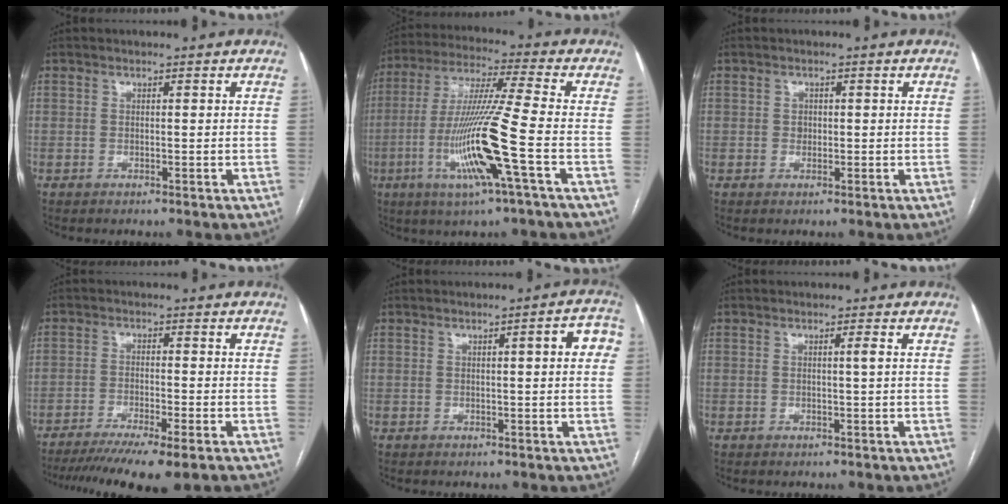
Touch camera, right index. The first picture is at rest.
{"total": 15.2, "force": [-4.5, -1.2, 14.5], "torque": [-0.295, -0.014, -0.092]}
{"total": 1.2, "force": [0.1, 1.1, 0.5], "torque": [-0.007, 0.002, 0.002]}
{"total": 12.5, "force": [-9.4, 0.3, 8.2], "torque": [-0.125, -0.030, -0.145]}
{"total": 4.3, "force": [0.6, 0.8, 4.2], "torque": [-0.044, 0.013, 0.002]}
{"total": 0.8, "force": [0.1, -0.2, 0.8], "torque": [-0.011, 0.001, 0.001]}